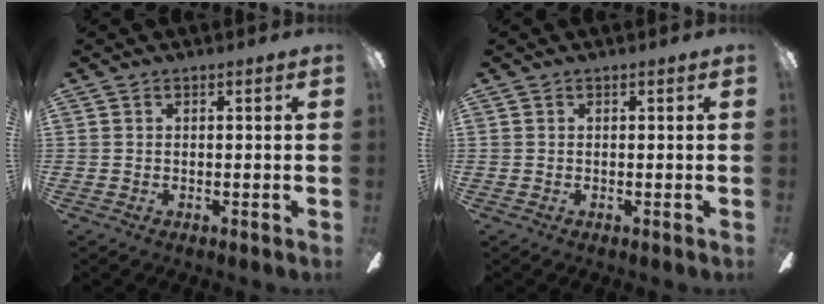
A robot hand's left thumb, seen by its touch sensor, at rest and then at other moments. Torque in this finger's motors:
{"motor_torque": [0.00, 0.00, -0.08, 0.15, 0.00]}